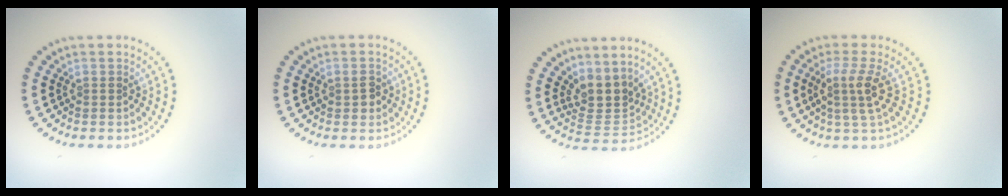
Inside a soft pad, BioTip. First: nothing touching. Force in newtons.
{"total": 1.4, "press": 1.4, "slide": 0.2}
{"total": 3.4, "press": 2.6, "slide": 2.2}
{"total": 3.0, "press": 2.3, "slide": 2.0}